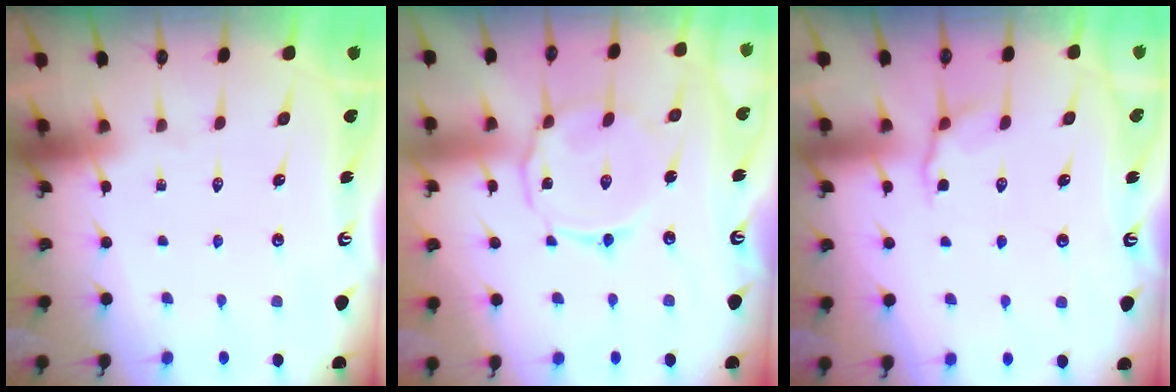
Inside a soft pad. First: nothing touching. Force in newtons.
{"total": 7.3, "press": 7.3, "slide": 0.6}
{"total": 4.6, "press": 4.3, "slide": 1.6}